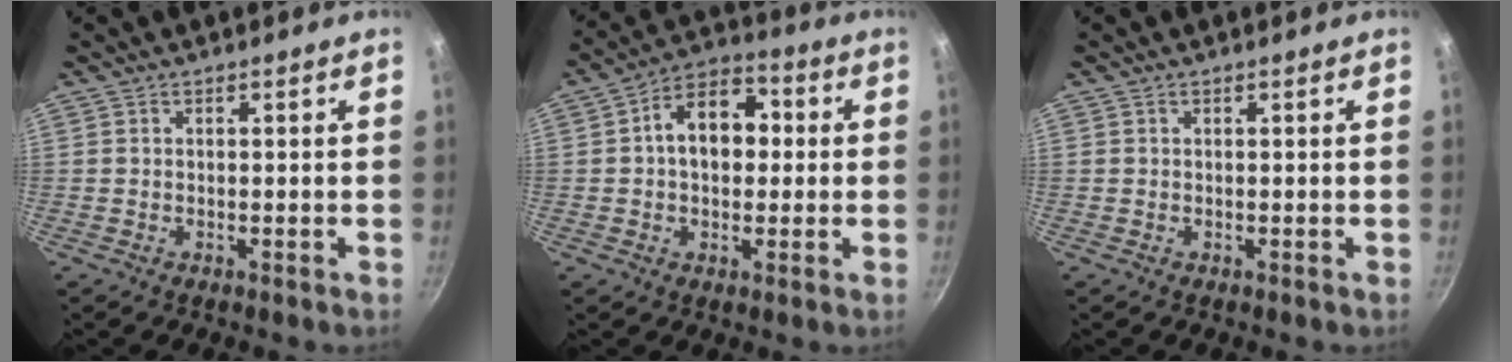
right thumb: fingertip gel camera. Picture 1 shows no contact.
{"total": 11.6, "force": [1.1, 8.1, 8.3], "torque": [-0.087, 0.028, 0.001]}
{"total": 0.0}